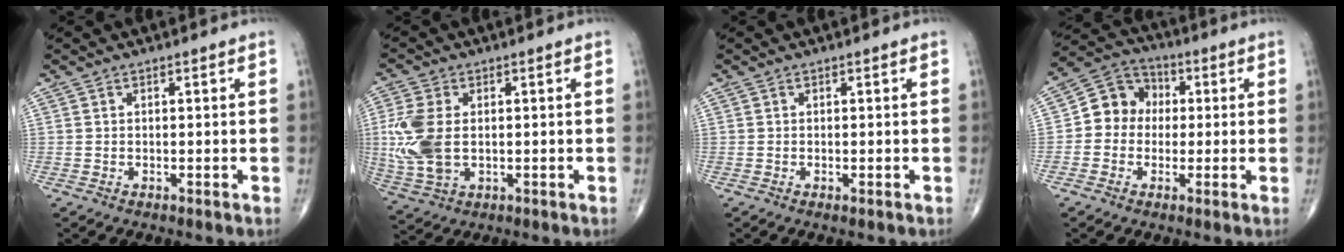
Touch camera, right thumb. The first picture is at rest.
{"total": 10.8, "force": [0.3, 6.7, 8.4], "torque": [-0.203, -0.003, 0.014]}
{"total": 0.5, "force": [-0.2, 0.2, 0.5], "torque": [-0.010, -0.003, -0.004]}
{"total": 9.0, "force": [0.2, 7.9, 4.2], "torque": [-0.042, 0.029, -0.013]}